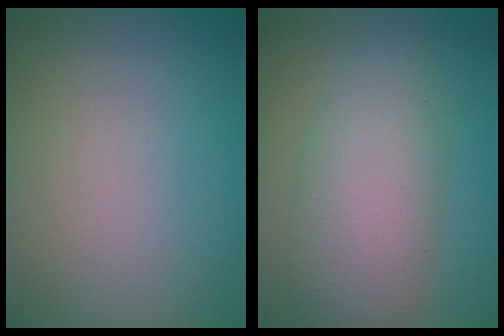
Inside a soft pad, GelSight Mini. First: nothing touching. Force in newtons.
{"total": 6.9, "press": 6.9, "slide": 0.4}